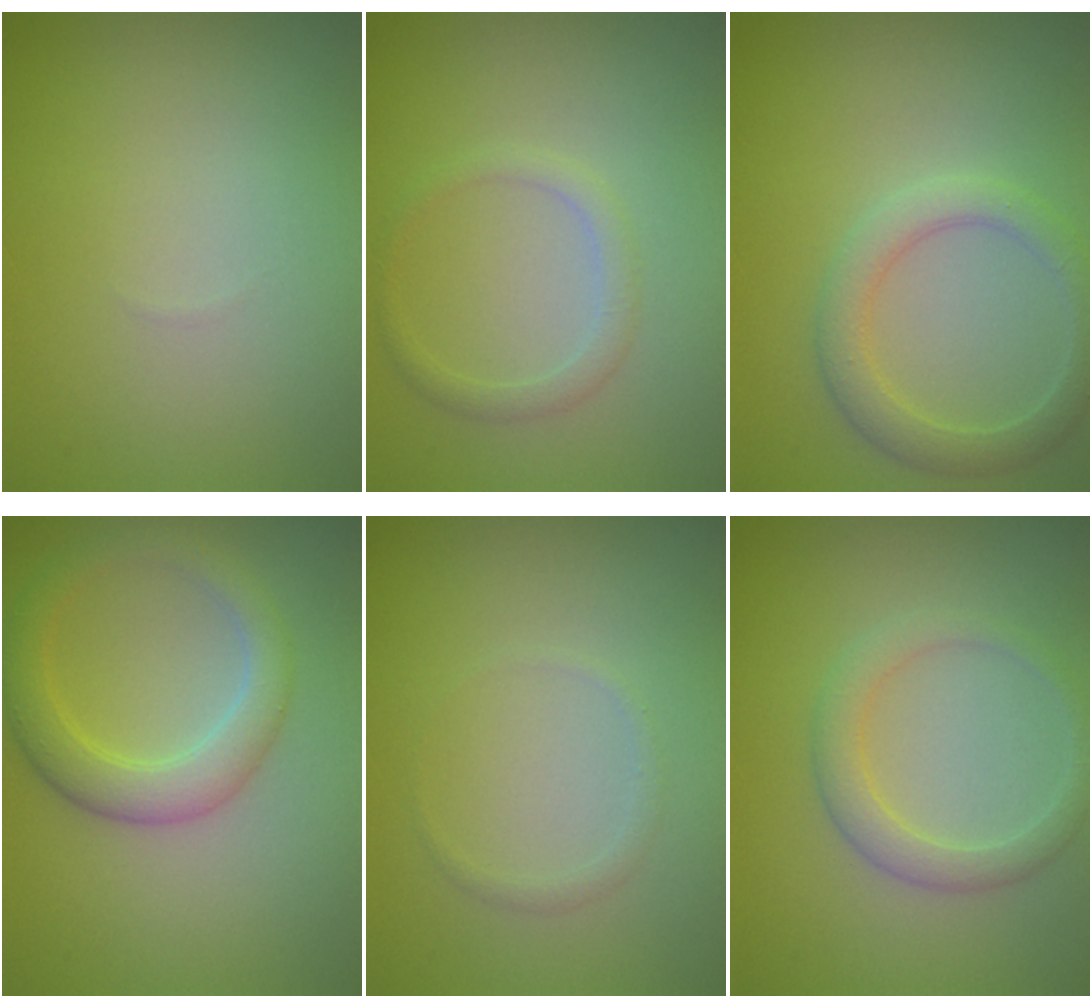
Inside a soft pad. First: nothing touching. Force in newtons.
{"total": 1.5, "press": 1.5, "slide": 0.0}
{"total": 3.2, "press": 3.2, "slide": 0.2}
{"total": 3.9, "press": 3.9, "slide": 0.1}
{"total": 0.7, "press": 0.7, "slide": 0.0}
{"total": 2.6, "press": 2.5, "slide": 0.2}